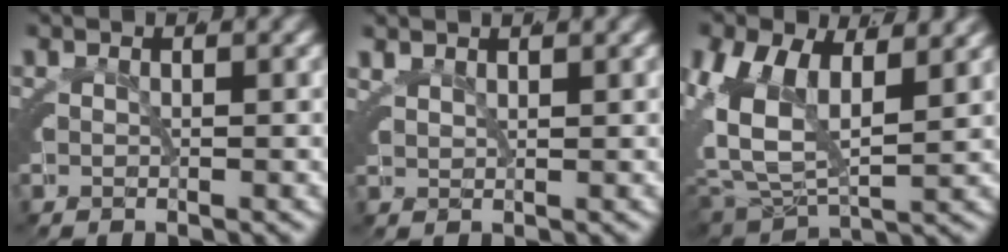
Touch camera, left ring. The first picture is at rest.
{"total": 2.6, "force": [1.5, 1.9, 0.8], "torque": [-0.030, -0.003, 0.025]}
{"total": 9.9, "force": [1.8, 7.4, 6.4], "torque": [-0.149, -0.018, 0.026]}